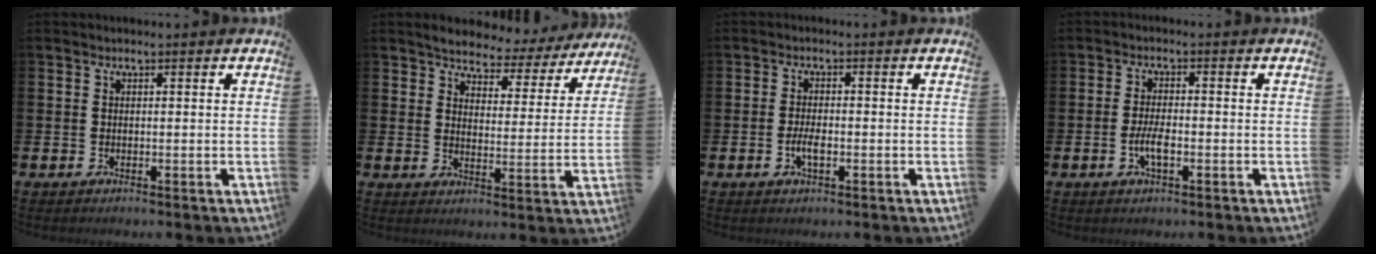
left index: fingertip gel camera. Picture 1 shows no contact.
{"total": 4.0, "force": [3.8, 1.2, 0.2], "torque": [-0.026, -0.034, 0.059]}
{"total": 2.5, "force": [-0.7, 0.9, 2.3], "torque": [-0.042, 0.000, -0.013]}
{"total": 3.2, "force": [-1.0, 1.1, 2.9], "torque": [-0.058, 0.001, -0.020]}